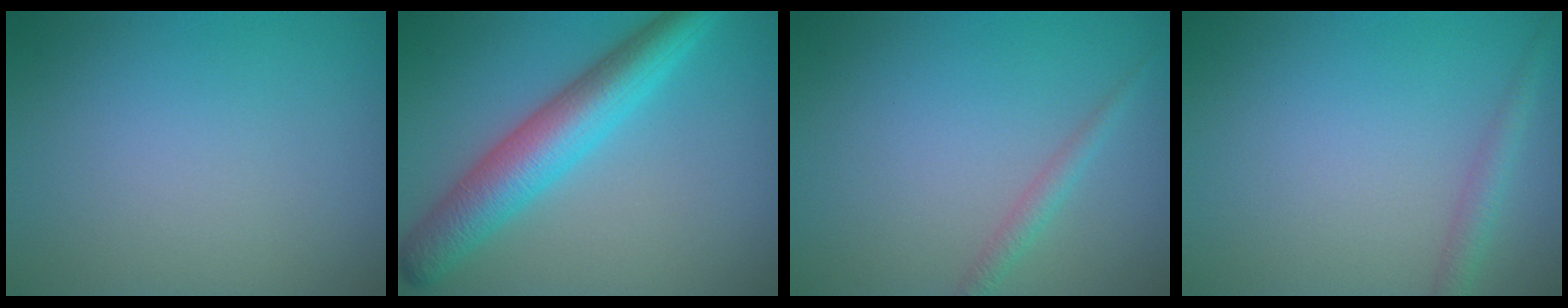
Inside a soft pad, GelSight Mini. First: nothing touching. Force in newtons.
{"total": 6.9, "press": 6.9, "slide": 0.1}
{"total": 1.4, "press": 1.4, "slide": 0.0}
{"total": 1.8, "press": 1.8, "slide": 0.1}